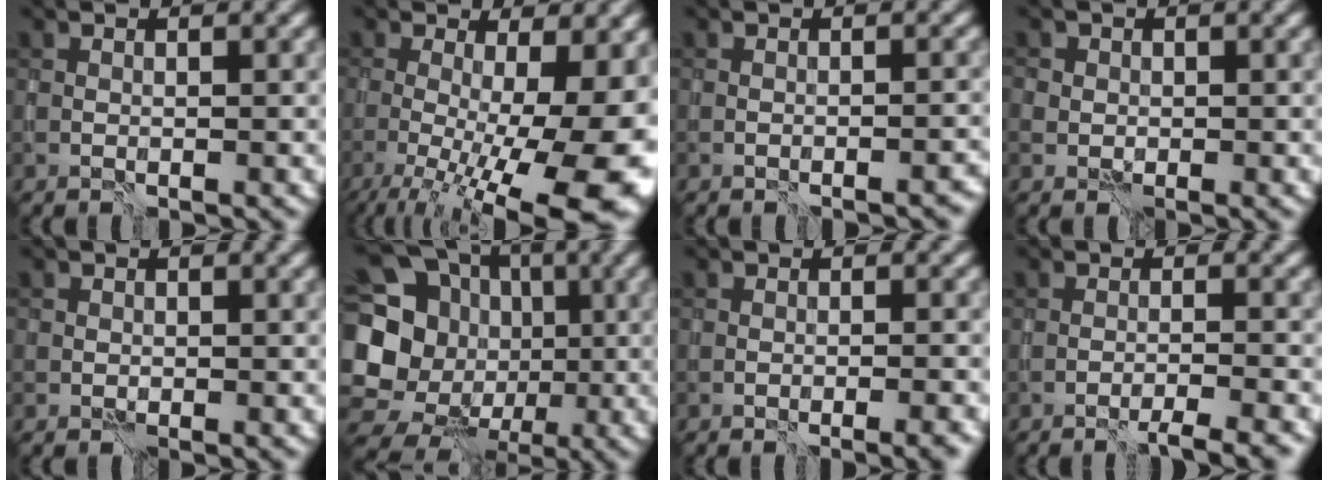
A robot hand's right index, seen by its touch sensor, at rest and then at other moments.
{"total": 15.2, "force": [-3.3, 5.3, 13.9], "torque": [-0.179, -0.026, -0.034]}
{"total": 1.5, "force": [-1.0, 0.3, 1.0], "torque": [-0.016, -0.011, -0.015]}
{"total": 1.7, "force": [0.3, 1.6, 0.3], "torque": [-0.011, 0.000, 0.005]}
{"total": 0.9, "force": [0.1, 0.9, 0.2], "torque": [-0.004, 0.000, 0.002]}
{"total": 19.1, "force": [-1.4, 17.6, 7.2], "torque": [-0.166, 0.014, -0.048]}
{"total": 2.4, "force": [-1.1, 0.6, 2.0], "torque": [-0.013, -0.007, -0.013]}
{"total": 2.9, "force": [-2.3, 0.2, 1.8], "torque": [-0.012, 0.003, -0.048]}